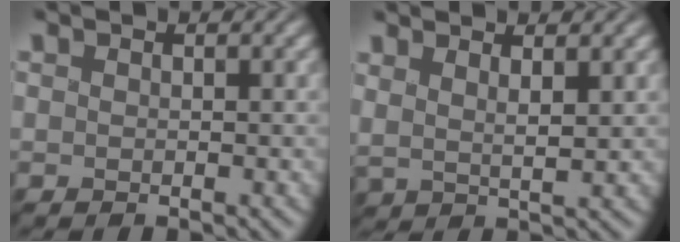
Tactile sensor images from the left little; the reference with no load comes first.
{"total": 2.4, "force": [1.5, 0.6, 1.8], "torque": [-0.030, 0.004, 0.022]}